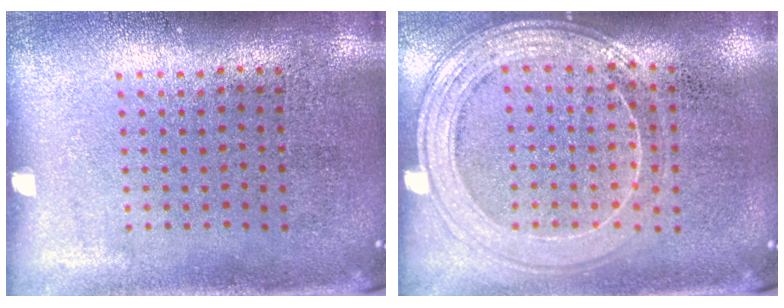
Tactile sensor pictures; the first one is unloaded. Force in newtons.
{"total": 1.6, "press": 1.5, "slide": 0.4}